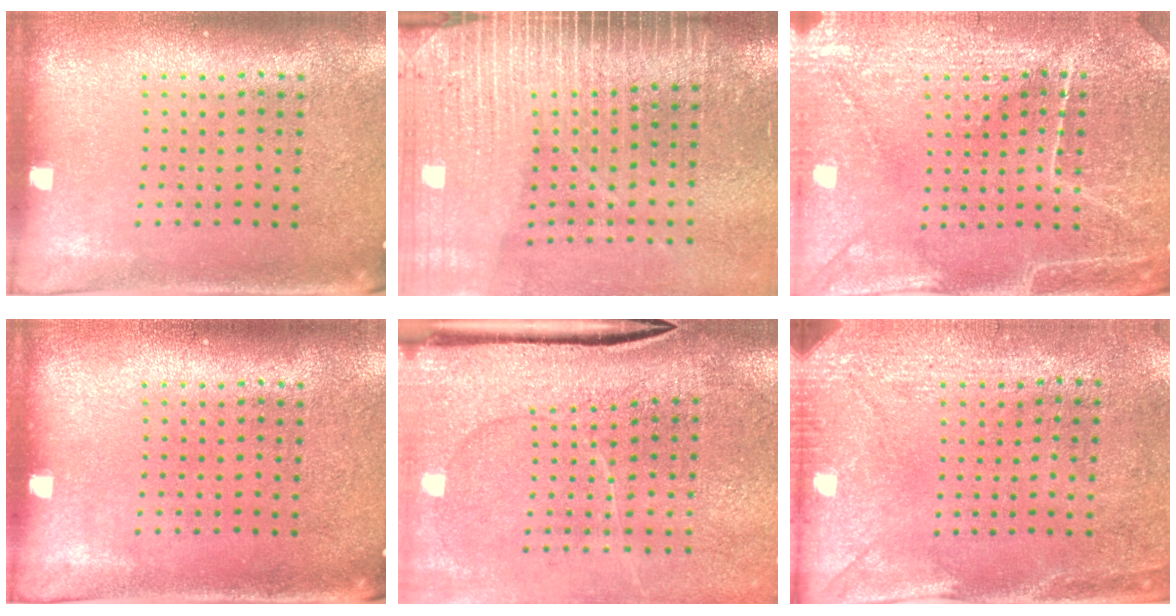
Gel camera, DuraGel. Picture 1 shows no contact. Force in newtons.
{"total": 3.7, "press": 3.2, "slide": 1.9}
{"total": 3.6, "press": 3.5, "slide": 0.7}
{"total": 0.0}
{"total": 3.9, "press": 3.2, "slide": 2.3}
{"total": 3.0, "press": 2.3, "slide": 1.9}